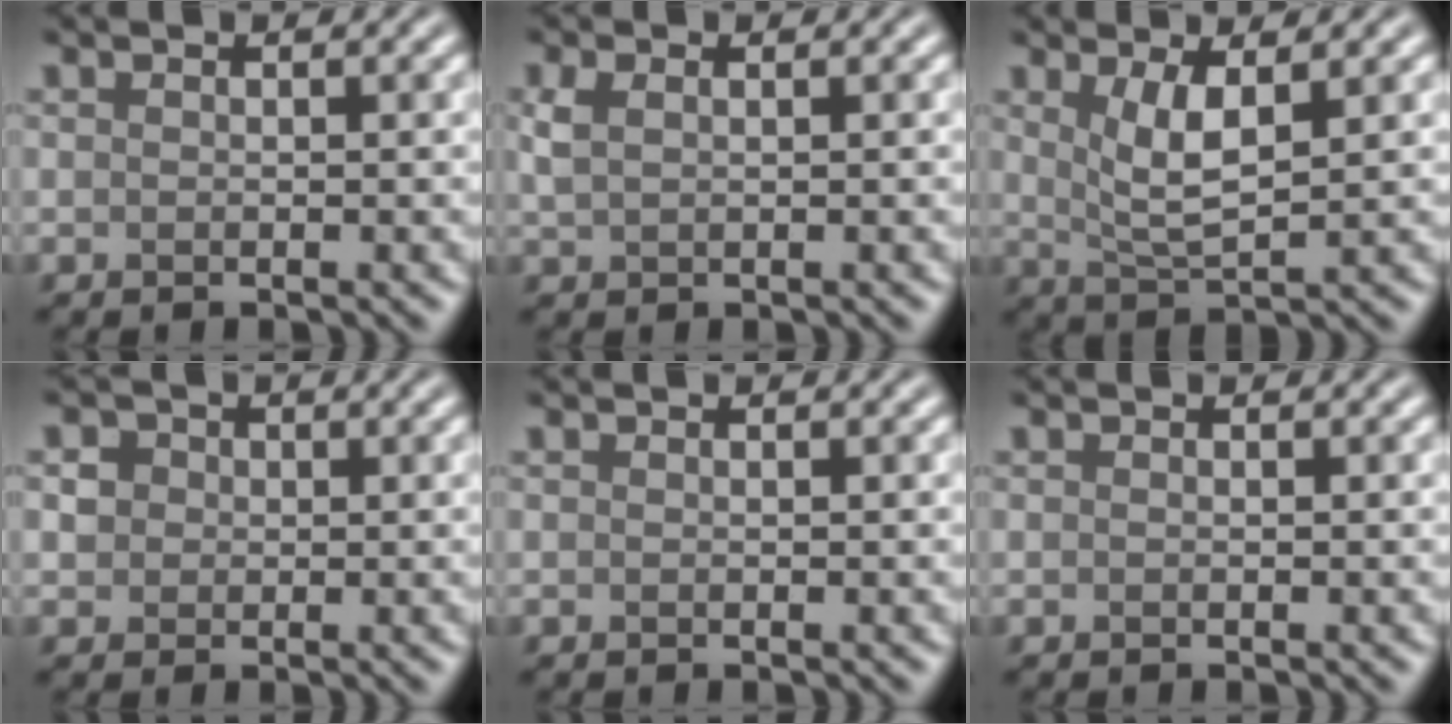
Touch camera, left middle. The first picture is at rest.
{"total": 1.7, "force": [0.7, 1.0, 1.2], "torque": [-0.032, 0.003, 0.016]}
{"total": 3.5, "force": [1.3, 1.0, 3.1], "torque": [-0.064, -0.009, 0.028]}
{"total": 1.7, "force": [0.4, 1.6, 0.5], "torque": [-0.011, 0.005, 0.010]}
{"total": 0.0}
{"total": 0.0}